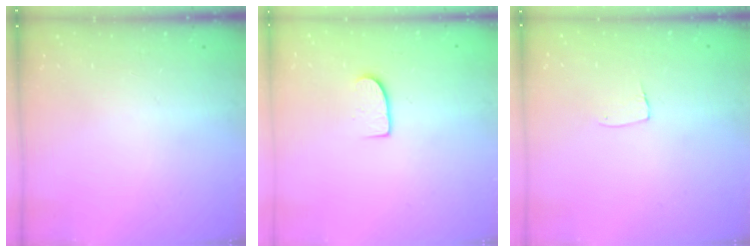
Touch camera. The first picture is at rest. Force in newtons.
{"total": 7.3, "press": 7.3, "slide": 0.6}
{"total": 5.4, "press": 5.4, "slide": 0.3}